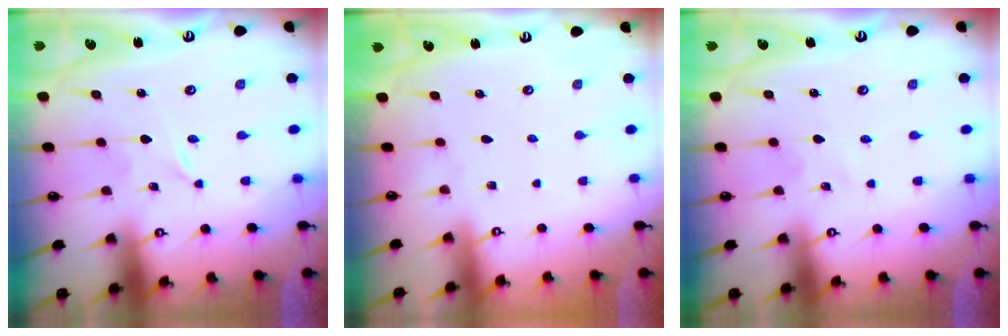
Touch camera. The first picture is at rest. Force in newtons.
{"total": 0.0}
{"total": 3.7, "press": 3.6, "slide": 0.2}